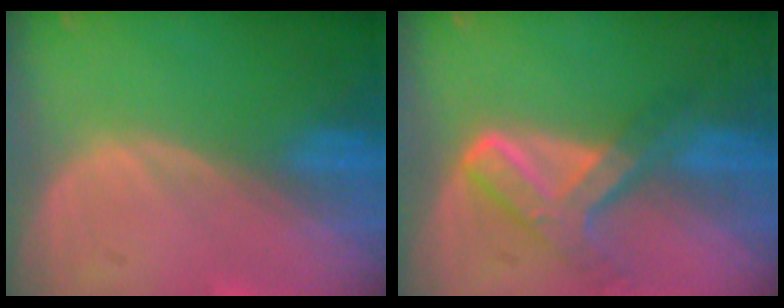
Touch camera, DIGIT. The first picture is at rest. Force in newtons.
{"total": 7.6, "press": 6.3, "slide": 4.3}